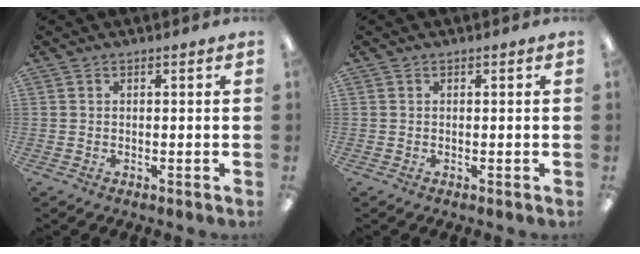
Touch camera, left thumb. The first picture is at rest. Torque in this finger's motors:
{"motor_torque": [0.00, 0.00, 0.00, 0.00, 0.00]}